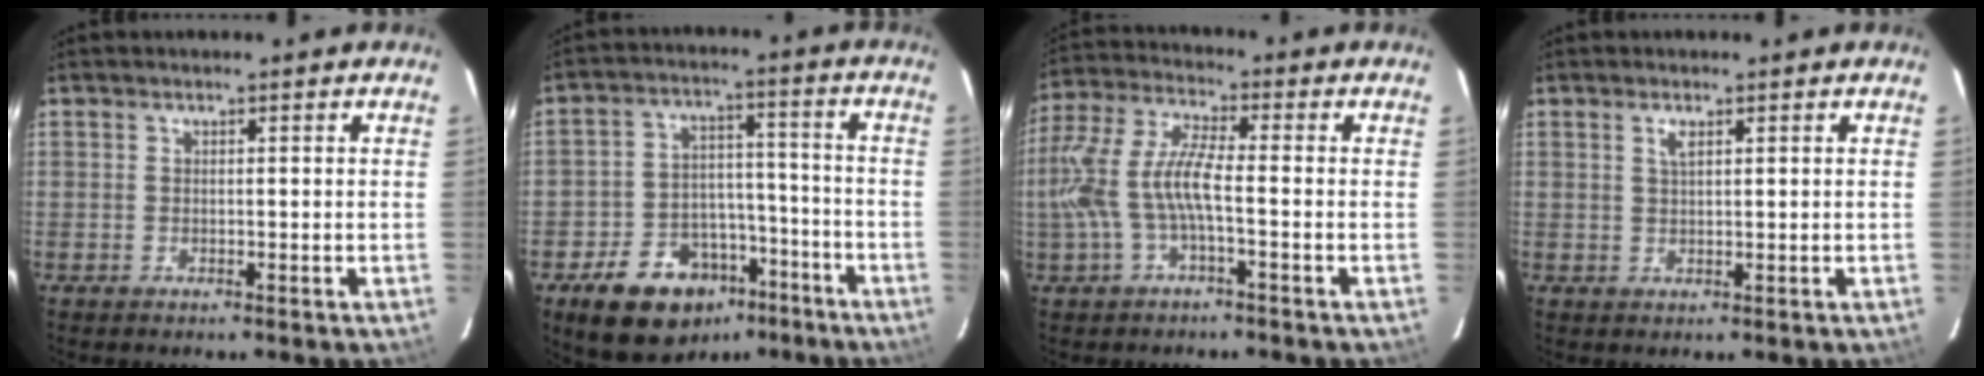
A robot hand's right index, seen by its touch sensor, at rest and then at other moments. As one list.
[{"total": 15.3, "force": [-9.4, 10.1, 6.5], "torque": [-0.137, 0.030, -0.125]}, {"total": 11.3, "force": [-2.7, 2.8, 10.6], "torque": [-0.230, 0.002, -0.049]}, {"total": 1.6, "force": [0.8, 0.5, 1.2], "torque": [-0.024, 0.002, 0.014]}]